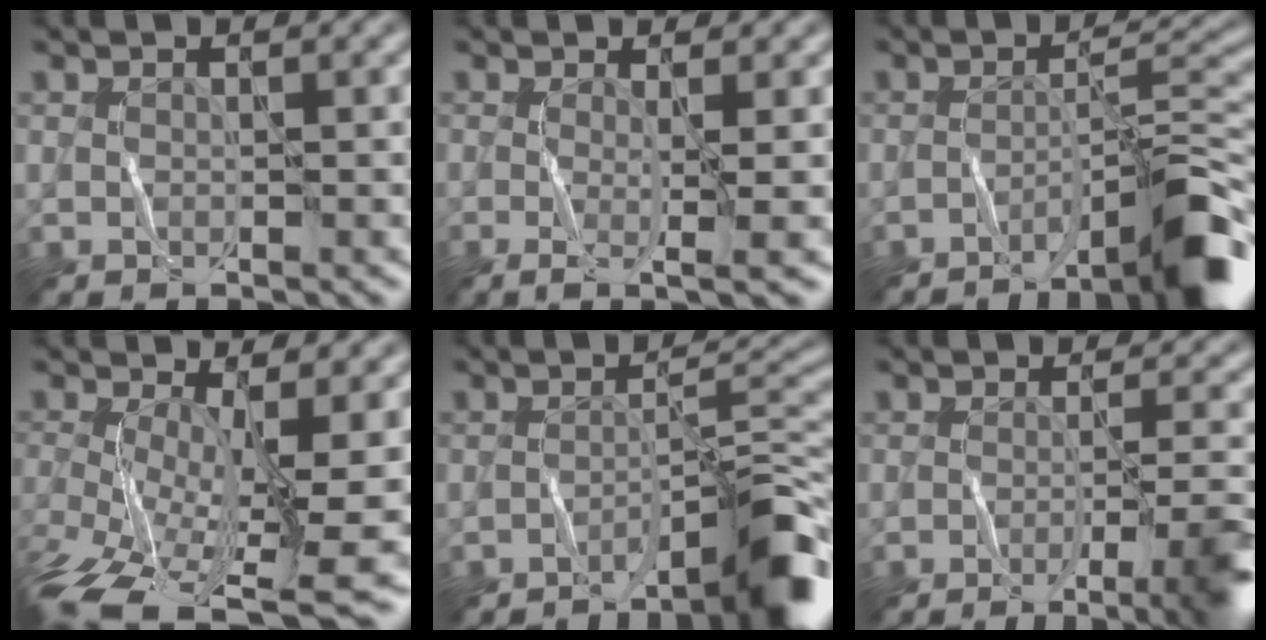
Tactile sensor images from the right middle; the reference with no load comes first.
{"total": 3.3, "force": [-0.3, 0.6, 3.3], "torque": [-0.061, -0.007, -0.007]}
{"total": 7.1, "force": [-4.4, 0.7, 5.5], "torque": [-0.069, 0.020, -0.075]}
{"total": 10.8, "force": [-3.6, 3.6, 9.6], "torque": [-0.188, -0.029, -0.063]}
{"total": 5.7, "force": [-3.8, 0.4, 4.2], "torque": [-0.051, 0.021, -0.065]}
{"total": 6.1, "force": [-2.7, 1.3, 5.3], "torque": [-0.068, -0.003, -0.041]}